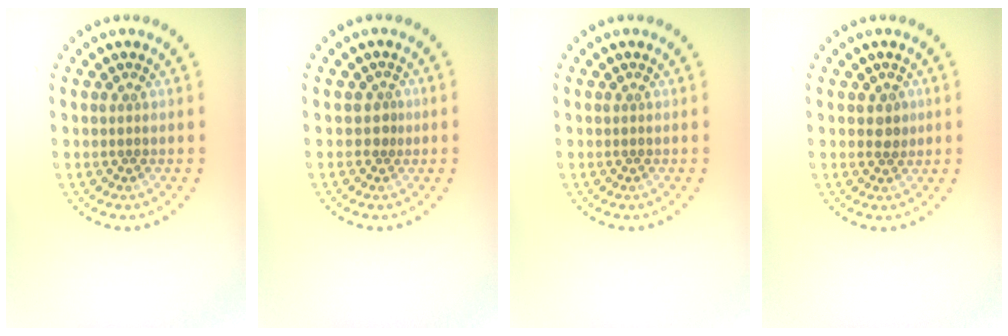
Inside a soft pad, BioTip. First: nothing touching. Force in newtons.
{"total": 0.9, "press": 0.7, "slide": 0.7}
{"total": 0.0}
{"total": 1.4, "press": 1.3, "slide": 0.5}